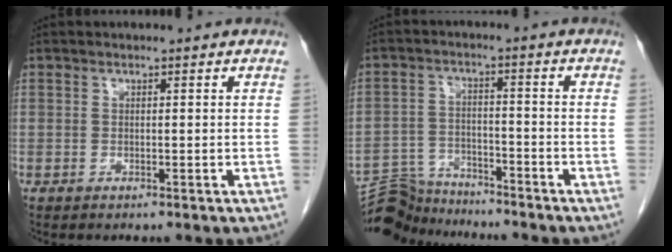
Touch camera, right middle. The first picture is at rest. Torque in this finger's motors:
{"motor_torque": [-0.44, -0.37, -0.22, -0.09]}